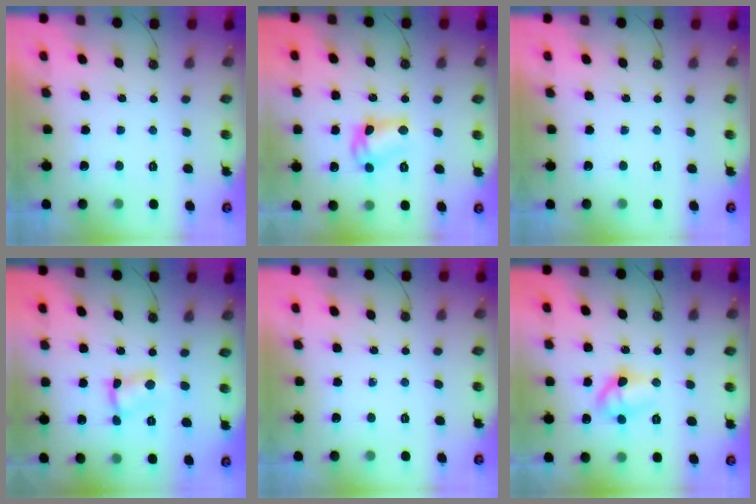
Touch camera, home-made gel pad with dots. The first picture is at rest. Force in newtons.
{"total": 10.5, "press": 10.4, "slide": 0.7}
{"total": 0.0}
{"total": 3.8, "press": 3.8, "slide": 0.2}
{"total": 0.0}
{"total": 9.8, "press": 9.8, "slide": 0.7}